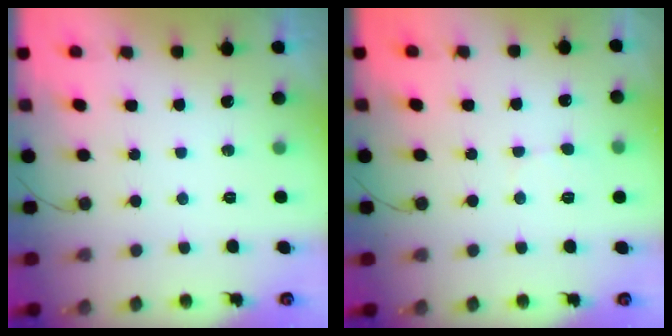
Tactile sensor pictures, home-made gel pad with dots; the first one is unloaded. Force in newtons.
{"total": 4.5, "press": 4.5, "slide": 0.6}